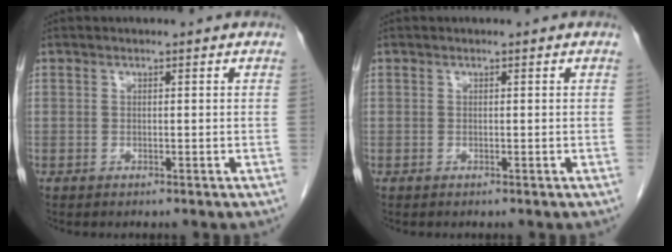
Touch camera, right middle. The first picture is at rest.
{"total": 0.0}